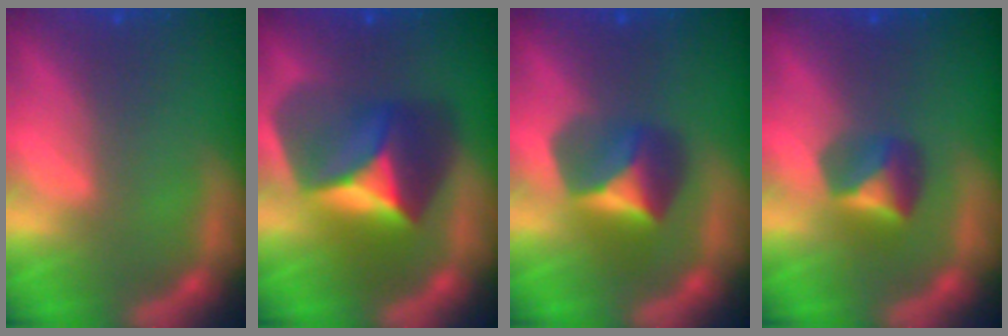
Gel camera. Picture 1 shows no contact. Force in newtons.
{"total": 7.9}
{"total": 4.4}
{"total": 2.9}